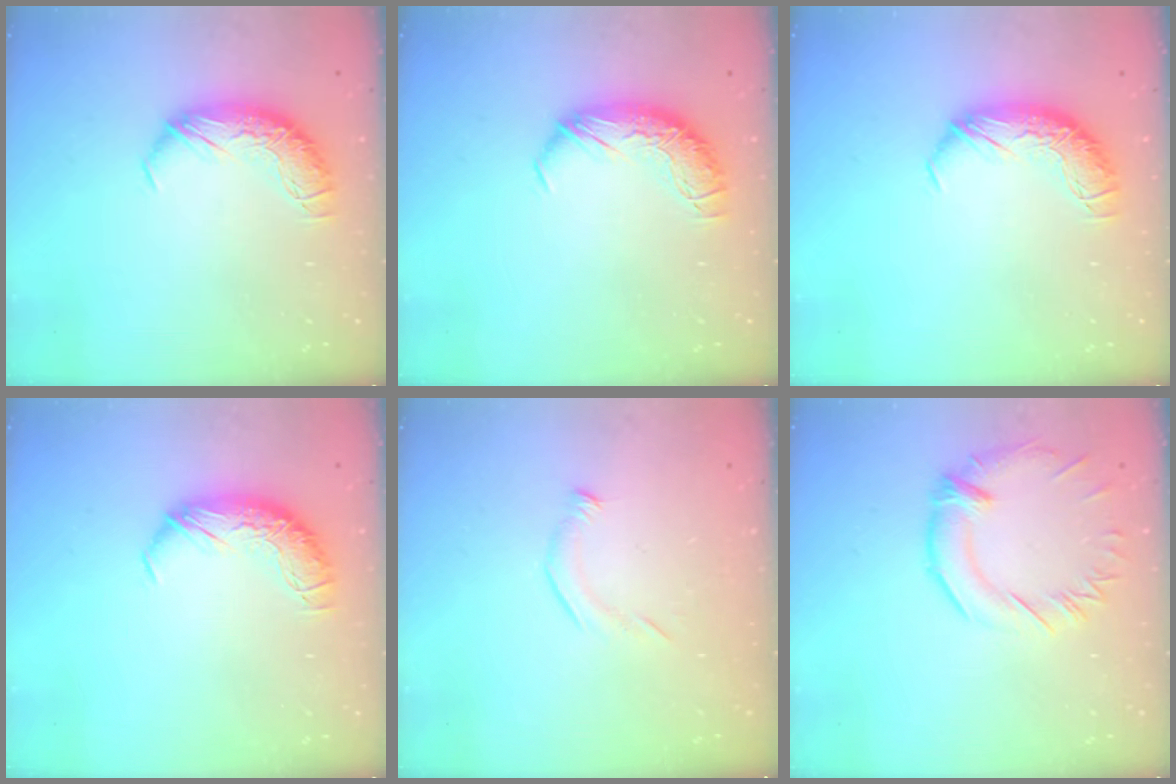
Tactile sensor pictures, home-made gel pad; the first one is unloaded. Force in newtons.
{"total": 0.0}
{"total": 0.0}
{"total": 0.0}
{"total": 5.5, "press": 5.4, "slide": 1.0}
{"total": 1.5, "press": 0.5, "slide": 1.4}